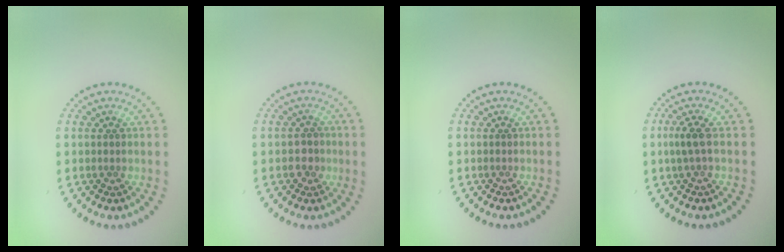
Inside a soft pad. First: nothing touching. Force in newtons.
{"total": 1.7, "press": 1.6, "slide": 0.5}
{"total": 0.0}
{"total": 1.6, "press": 1.4, "slide": 0.8}